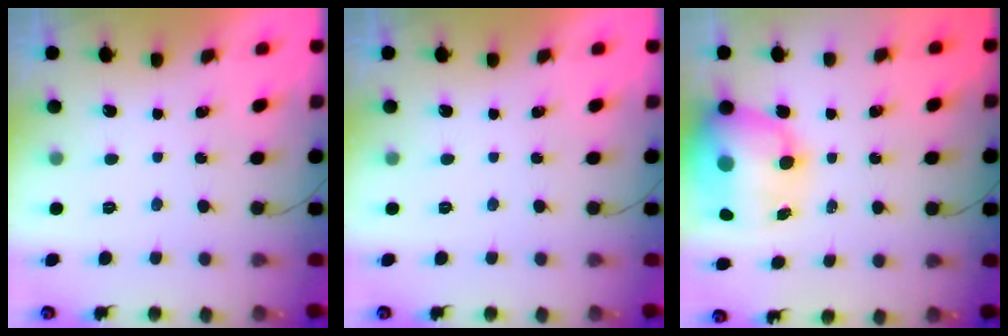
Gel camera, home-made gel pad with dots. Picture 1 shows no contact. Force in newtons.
{"total": 0.0}
{"total": 17.5, "press": 16.9, "slide": 4.4}